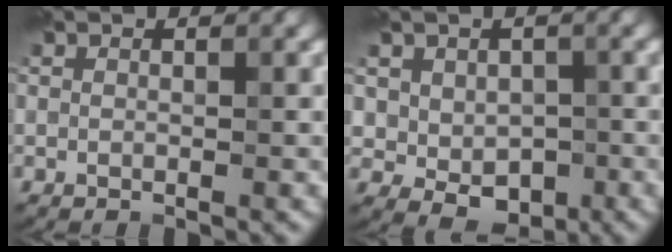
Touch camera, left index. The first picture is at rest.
{"total": 4.2, "force": [-0.2, 3.2, 2.6], "torque": [-0.049, -0.013, 0.002]}